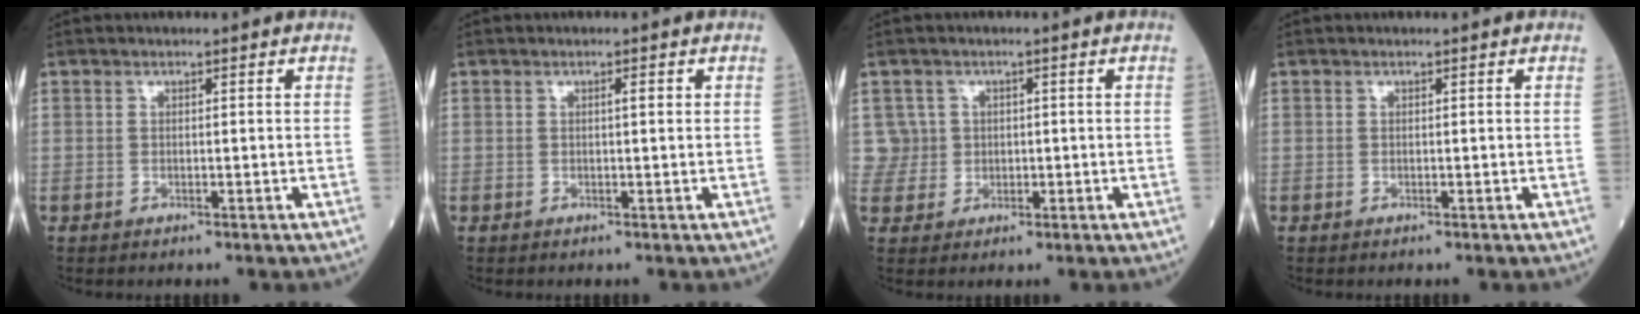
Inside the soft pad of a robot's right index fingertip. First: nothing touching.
{"total": 0.9, "force": [0.2, 0.1, 0.9], "torque": [-0.014, 0.003, 0.002]}
{"total": 3.8, "force": [0.9, 3.7, -0.6], "torque": [0.029, 0.010, 0.017]}
{"total": 0.0}